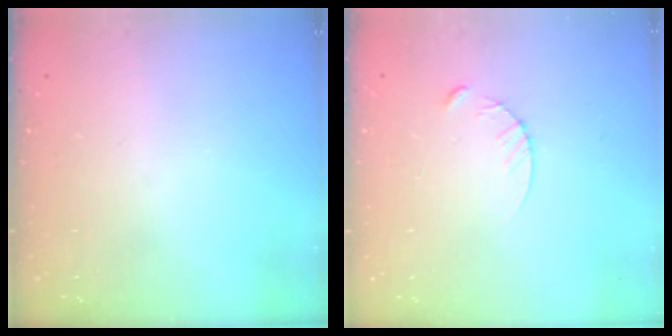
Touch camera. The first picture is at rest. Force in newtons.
{"total": 3.4, "press": 3.4, "slide": 0.4}